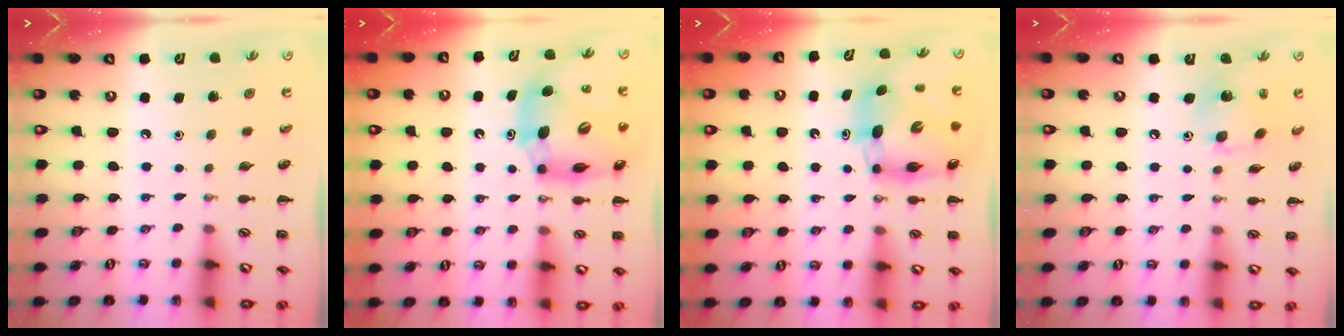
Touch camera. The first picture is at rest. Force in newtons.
{"total": 13.3, "press": 12.8, "slide": 3.7}
{"total": 7.6, "press": 7.3, "slide": 2.1}
{"total": 5.3, "press": 5.2, "slide": 0.8}